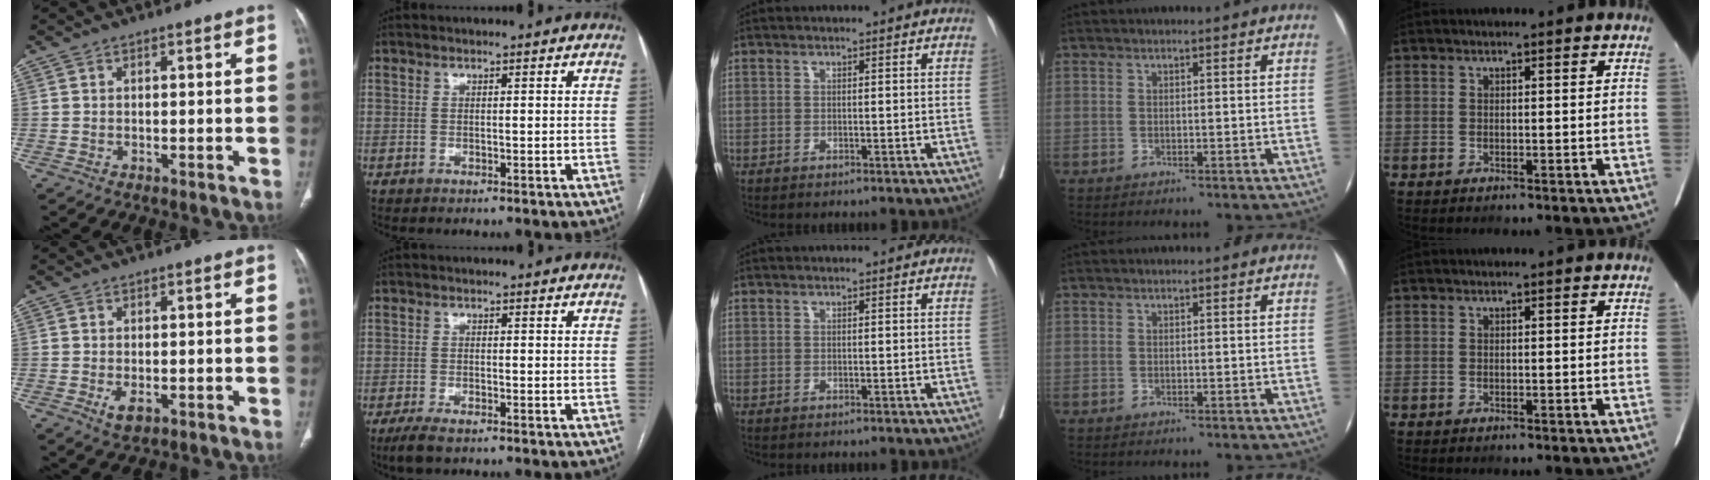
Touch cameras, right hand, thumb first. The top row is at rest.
{"thumb": {"total": 2.6, "force": [-0.7, 1.5, 2.0], "torque": [-0.039, -0.005, -0.008]}, "index": {"total": 3.4, "force": [-2.5, 0.8, 2.2], "torque": [-0.050, -0.006, -0.044]}}